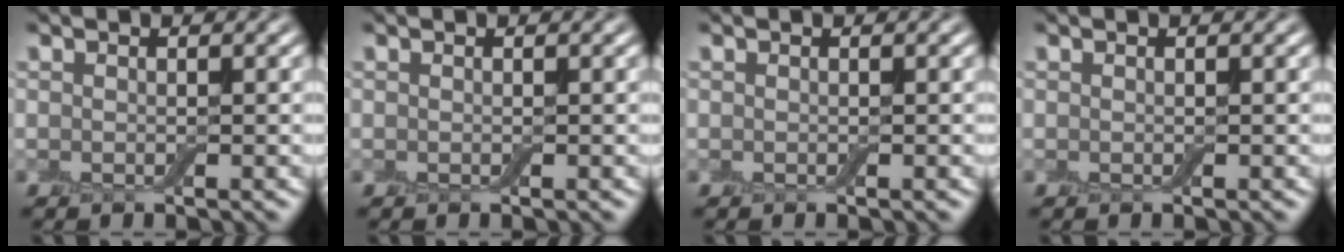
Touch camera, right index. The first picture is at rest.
{"total": 0.0}
{"total": 0.0}
{"total": 0.0}